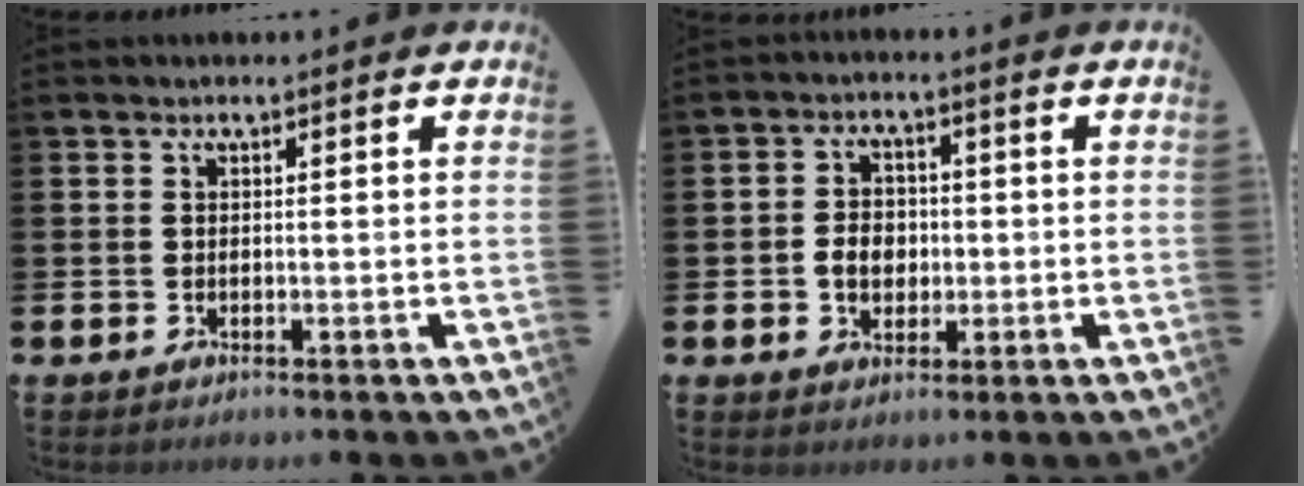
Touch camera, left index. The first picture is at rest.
{"total": 4.0, "force": [-0.4, 3.2, 2.4], "torque": [-0.029, 0.002, -0.017]}